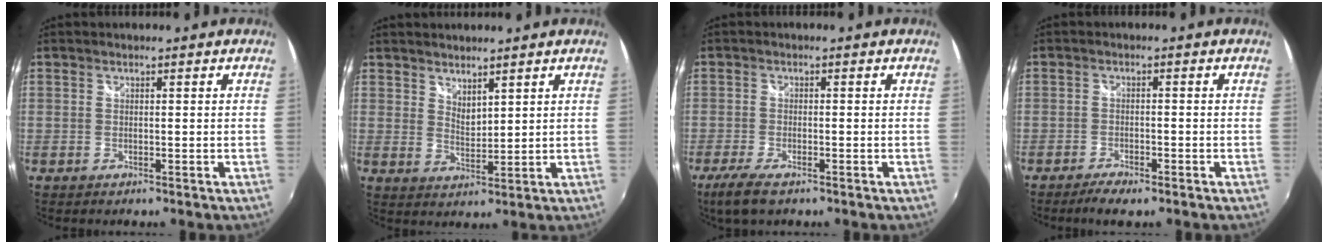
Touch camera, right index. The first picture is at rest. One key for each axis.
{"total": 3.6, "fx": 3.0, "fy": 1.2, "fz": 1.5, "tx": -0.022, "ty": -0.006, "tz": 0.054}
{"total": 5.5, "fx": -3.8, "fy": 1.5, "fz": 3.7, "tx": -0.091, "ty": -0.020, "tz": -0.069}
{"total": 3.9, "fx": -3.0, "fy": 1.1, "fz": 2.3, "tx": -0.058, "ty": -0.004, "tz": -0.055}